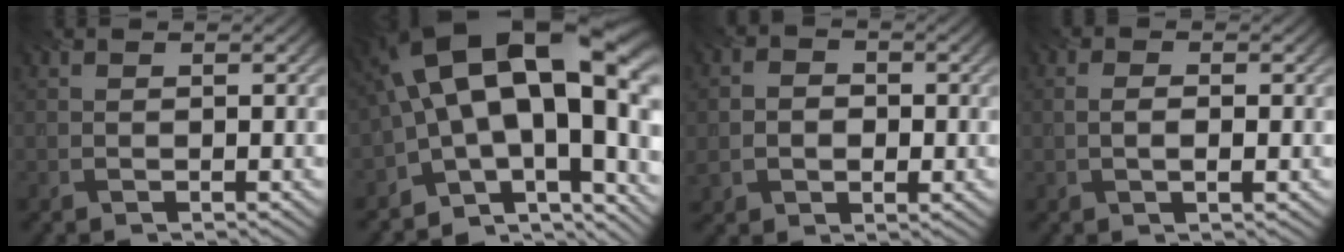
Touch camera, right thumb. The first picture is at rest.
{"total": 19.1, "force": [-0.3, 9.2, 16.7], "torque": [-0.242, 0.004, 0.000]}
{"total": 3.9, "force": [-0.6, 3.1, 2.2], "torque": [-0.044, -0.006, -0.010]}
{"total": 2.1, "force": [-0.1, 0.9, 1.9], "torque": [-0.027, -0.005, -0.005]}